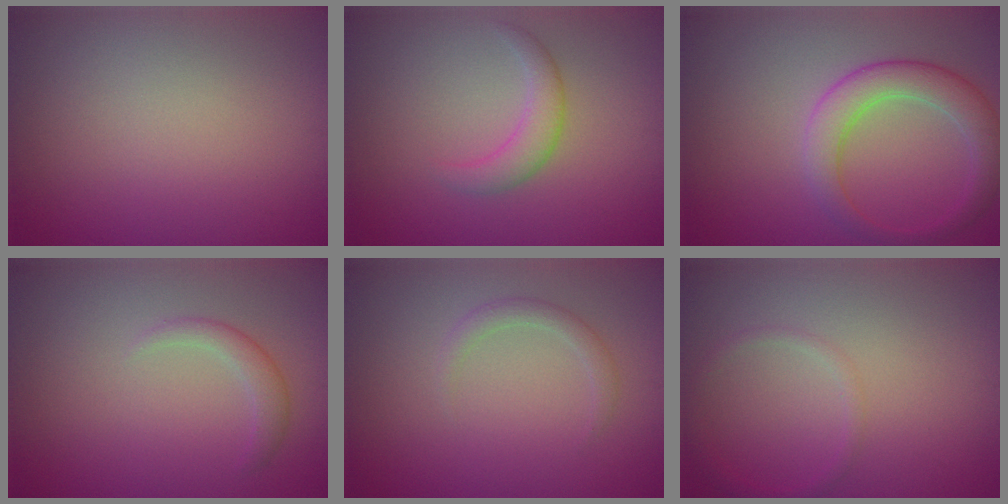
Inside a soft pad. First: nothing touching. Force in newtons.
{"total": 2.3, "press": 2.3, "slide": 0.2}
{"total": 4.3, "press": 4.3, "slide": 0.2}
{"total": 1.6, "press": 1.6, "slide": 0.1}
{"total": 1.4, "press": 1.4, "slide": 0.1}
{"total": 1.1, "press": 1.1, "slide": 0.1}